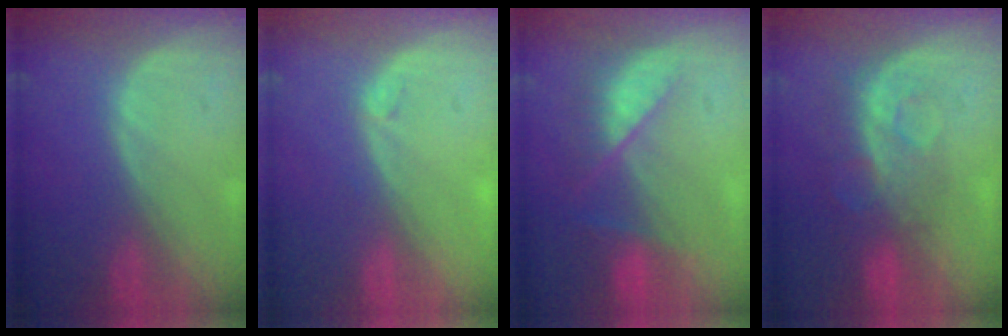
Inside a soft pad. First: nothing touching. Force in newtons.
{"total": 0.6, "press": 0.6, "slide": 0.2}
{"total": 7.1, "press": 6.3, "slide": 3.2}
{"total": 8.3, "press": 7.0, "slide": 4.5}